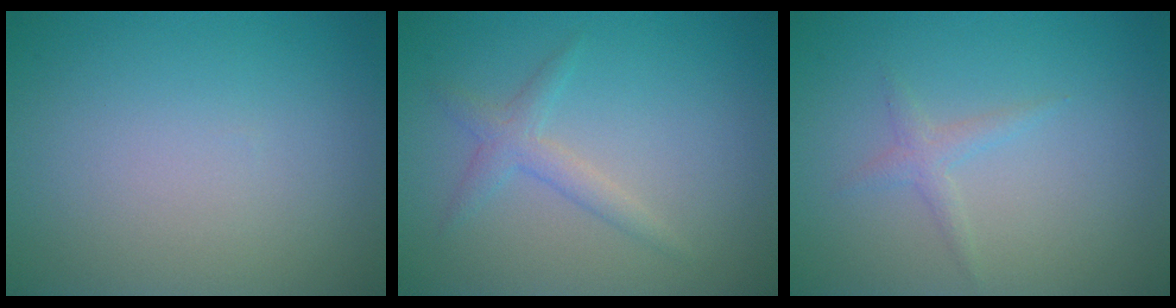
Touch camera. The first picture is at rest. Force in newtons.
{"total": 1.8, "press": 1.8, "slide": 0.1}
{"total": 1.2, "press": 1.2, "slide": 0.1}